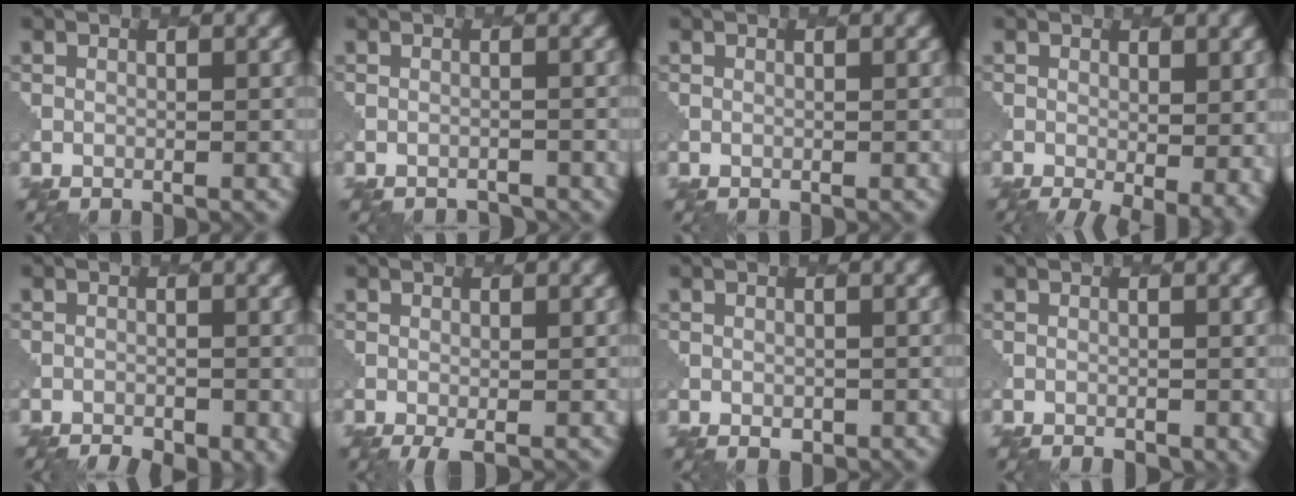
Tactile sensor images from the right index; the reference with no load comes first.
{"total": 1.3, "force": [-1.3, 0.3, 0.0], "torque": [0.007, 0.006, -0.017]}
{"total": 0.0}
{"total": 5.4, "force": [-1.1, 2.4, 4.7], "torque": [-0.068, -0.018, -0.003]}
{"total": 5.9, "force": [-4.3, 2.6, 3.1], "torque": [-0.030, -0.006, -0.042]}
{"total": 1.4, "force": [-0.7, 0.2, 1.3], "torque": [-0.025, 0.000, -0.014]}
{"total": 0.8, "force": [-0.1, 0.8, 0.3], "torque": [-0.009, -0.001, -0.002]}
{"total": 2.4, "force": [-0.9, 1.4, 1.7], "torque": [-0.013, 0.006, 0.001]}